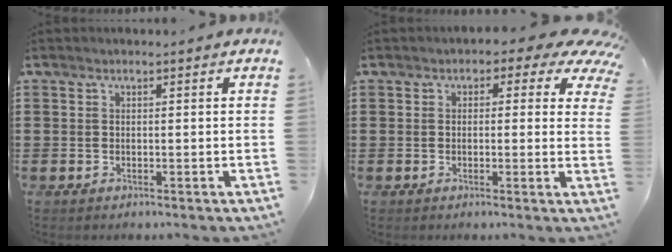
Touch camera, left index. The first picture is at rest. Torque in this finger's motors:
{"motor_torque": [2.14, 0.00, 0.69, 0.07]}